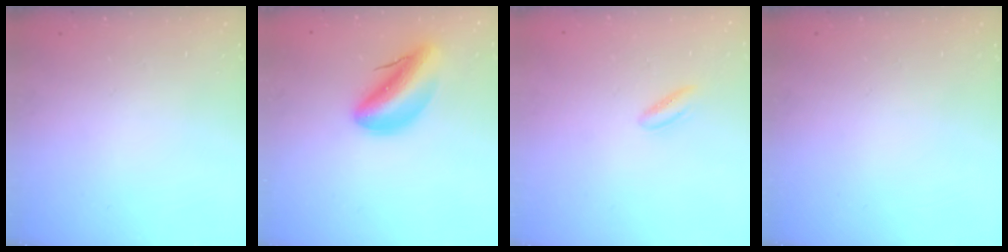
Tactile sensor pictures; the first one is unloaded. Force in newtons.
{"total": 10.2, "press": 9.7, "slide": 3.0}
{"total": 2.6, "press": 2.3, "slide": 1.3}
{"total": 0.0}